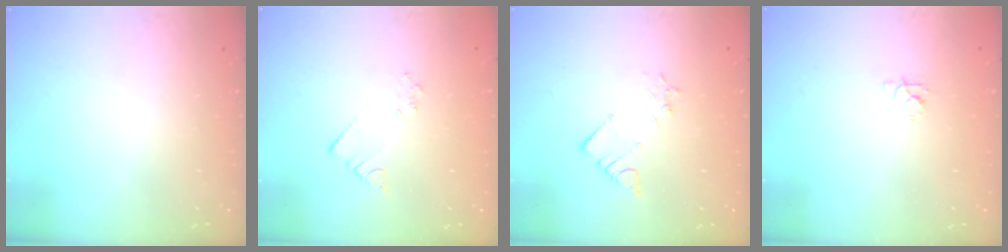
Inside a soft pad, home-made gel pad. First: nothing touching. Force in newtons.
{"total": 2.2, "press": 2.2, "slide": 0.1}
{"total": 2.6, "press": 2.6, "slide": 0.2}
{"total": 3.8, "press": 3.7, "slide": 0.4}